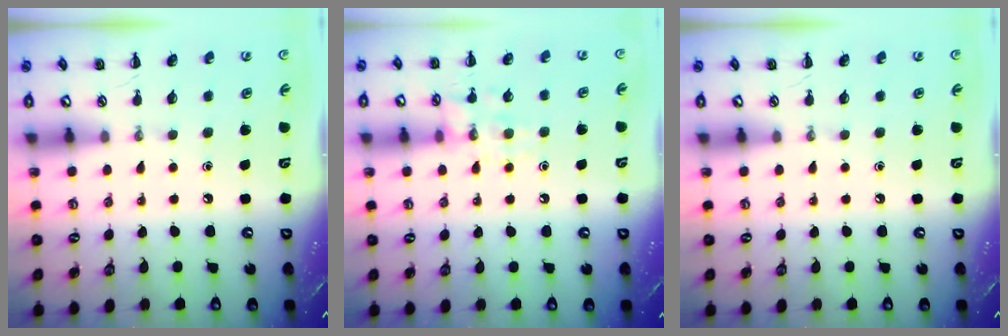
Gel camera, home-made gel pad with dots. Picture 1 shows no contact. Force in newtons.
{"total": 10.8, "press": 10.7, "slide": 0.6}
{"total": 0.0}